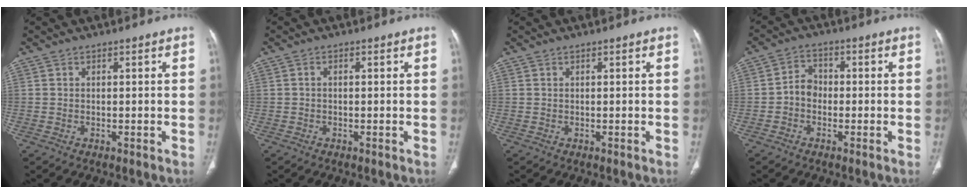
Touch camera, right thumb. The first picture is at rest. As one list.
[{"total": 0.5, "force": [-0.1, 0.3, 0.4], "torque": [-0.005, 0.001, -0.008]}, {"total": 0.0}, {"total": 4.0, "force": [-1.0, 3.3, 2.1], "torque": [-0.021, 0.018, -0.029]}]